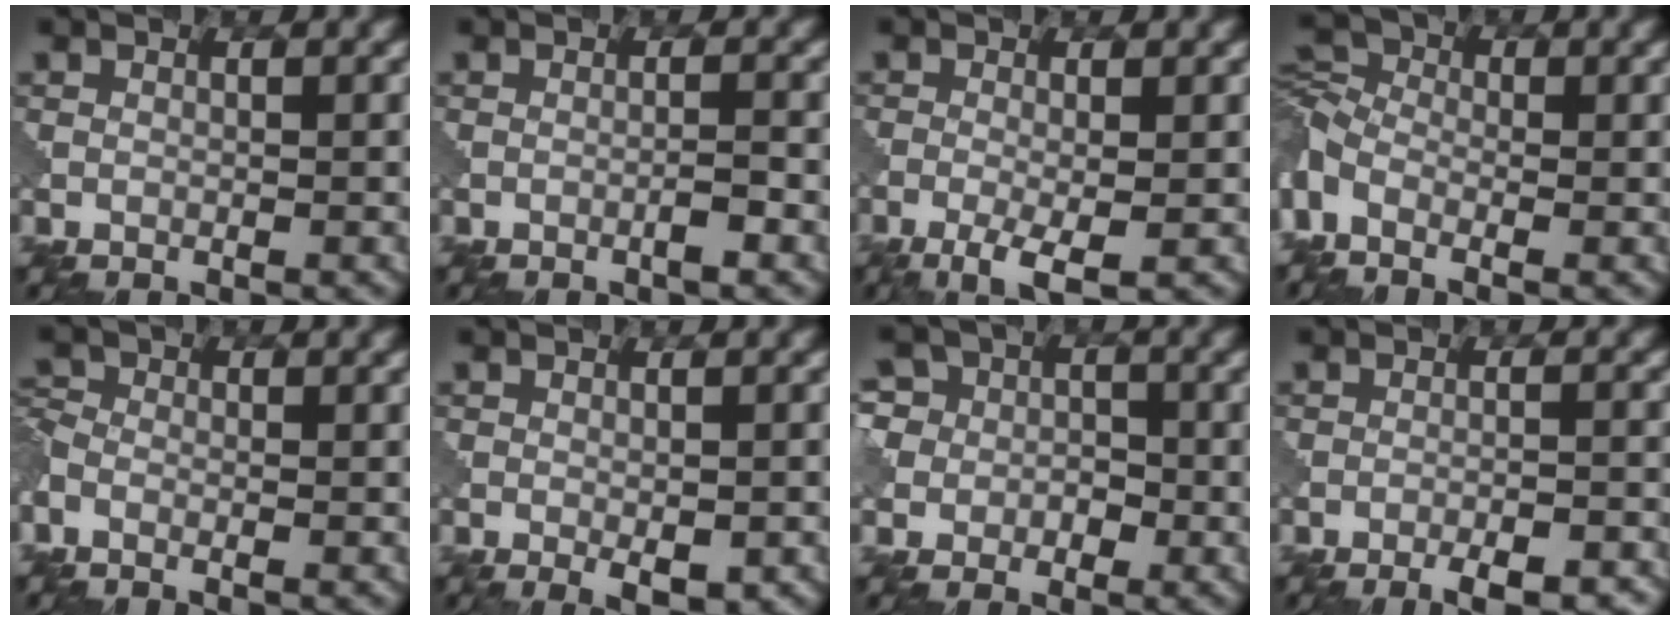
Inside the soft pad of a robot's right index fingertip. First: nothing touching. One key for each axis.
{"total": 1.1, "fx": -1.0, "fy": -0.3, "fz": 0.5, "tx": -0.008, "ty": 0.005, "tz": -0.019}
{"total": 3.1, "fx": -1.8, "fy": 0.5, "fz": 2.5, "tx": -0.053, "ty": -0.007, "tz": -0.031}
{"total": 3.5, "fx": -1.9, "fy": 2.2, "fz": 2.1, "tx": -0.062, "ty": -0.007, "tz": -0.049}
{"total": 1.8, "fx": -0.8, "fy": 1.3, "fz": 1.0, "tx": -0.031, "ty": 0.002, "tz": -0.034}
{"total": 1.7, "fx": -1.1, "fy": 0.1, "fz": 1.3, "tx": -0.027, "ty": -0.009, "tz": -0.010}
{"total": 4.8, "fx": -0.8, "fy": 4.7, "fz": 0.4, "tx": -0.005, "ty": 0.024, "tz": -0.049}
{"total": 5.0, "fx": -4.2, "fy": 1.1, "fz": 2.5, "tx": -0.017, "ty": 0.005, "tz": -0.050}